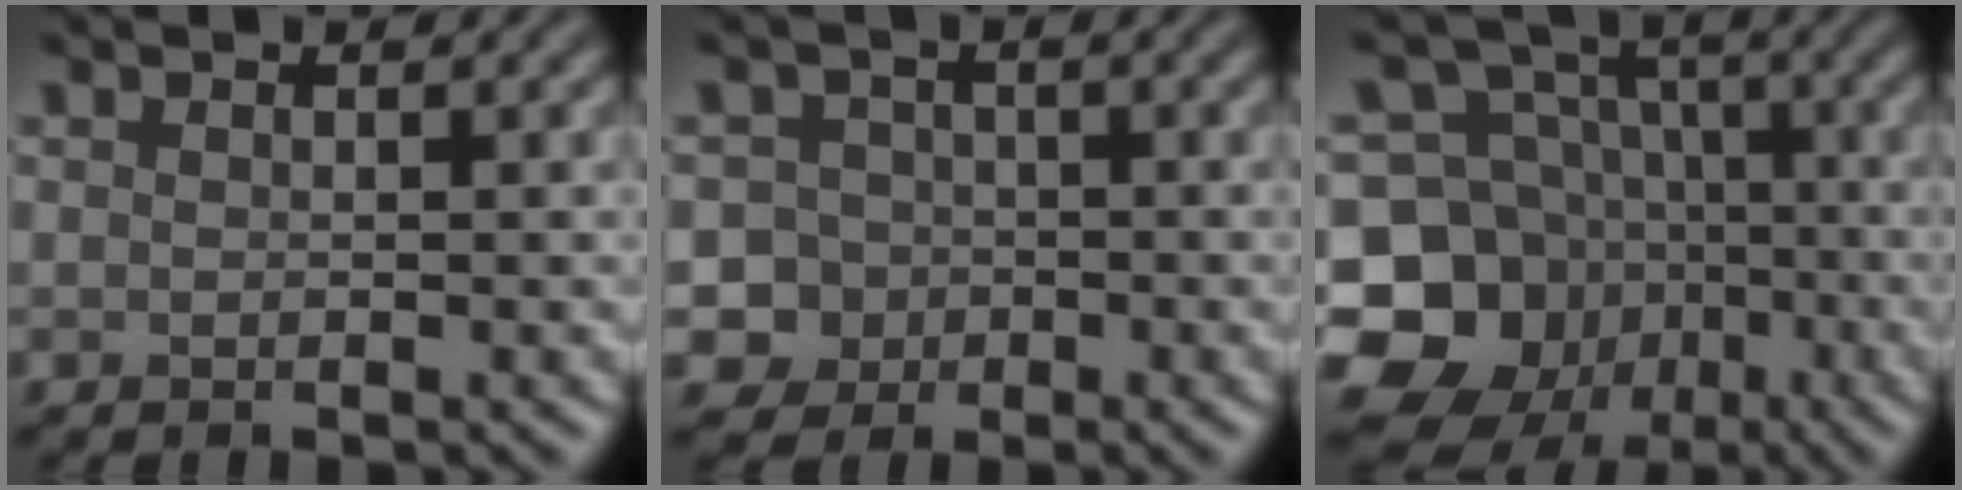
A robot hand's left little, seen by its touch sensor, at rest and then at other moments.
{"total": 6.4, "force": [-2.3, 5.9, 1.0], "torque": [-0.008, 0.004, -0.065]}
{"total": 11.6, "force": [-4.1, 10.1, 4.0], "torque": [-0.083, 0.001, -0.095]}